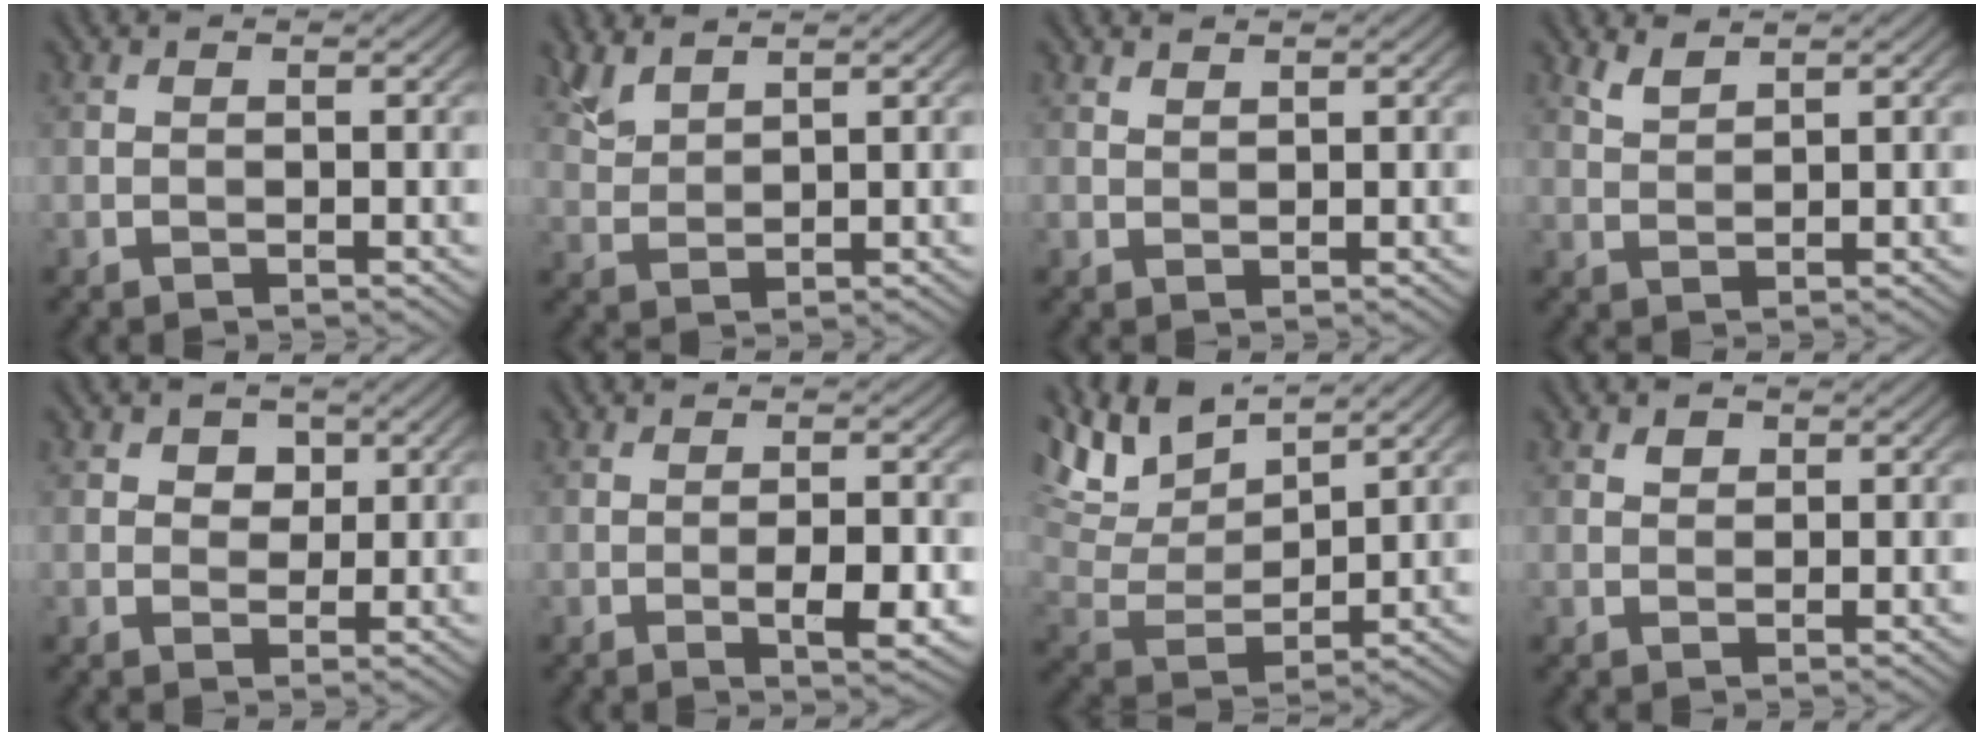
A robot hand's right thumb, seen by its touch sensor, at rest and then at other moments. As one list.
[{"total": 3.3, "force": [2.8, 0.7, 1.4], "torque": [-0.044, 0.004, 0.070]}, {"total": 1.1, "force": [1.0, 0.3, 0.3], "torque": [-0.011, 0.001, 0.024]}, {"total": 2.1, "force": [1.8, 0.4, 1.0], "torque": [-0.029, 0.002, 0.043]}, {"total": 3.0, "force": [1.3, 2.3, 1.5], "torque": [-0.026, -0.002, 0.013]}, {"total": 4.0, "force": [-1.1, 1.1, 3.7], "torque": [-0.058, 0.000, -0.014]}, {"total": 11.2, "force": [8.4, 3.5, 6.6], "torque": [-0.171, 0.005, 0.154]}, {"total": 1.2, "force": [0.7, 0.8, 0.5], "torque": [-0.008, -0.001, 0.012]}]